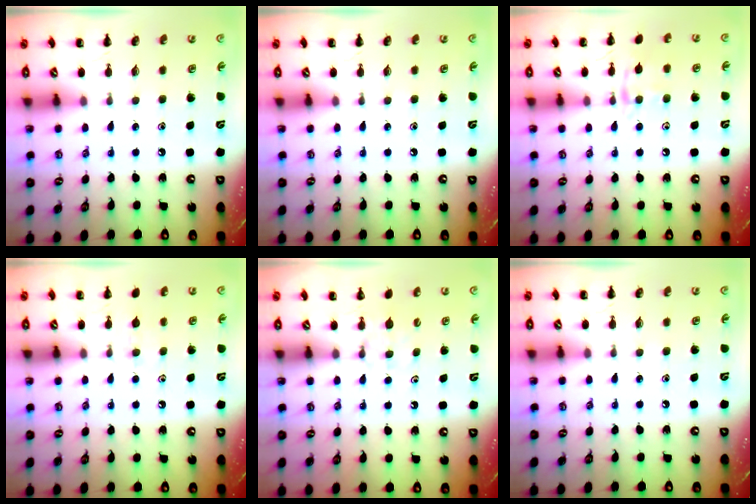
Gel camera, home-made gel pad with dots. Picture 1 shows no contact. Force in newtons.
{"total": 0.0}
{"total": 9.4, "press": 9.4, "slide": 0.7}
{"total": 5.0, "press": 4.7, "slide": 1.7}
{"total": 4.3, "press": 4.1, "slide": 1.4}
{"total": 0.0}